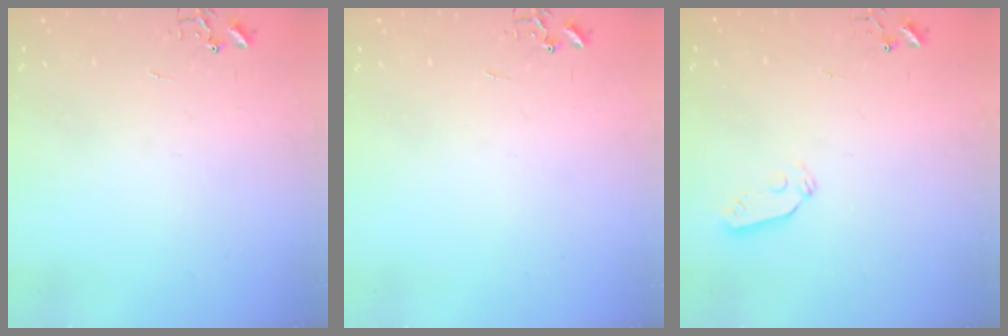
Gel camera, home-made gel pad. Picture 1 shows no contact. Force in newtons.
{"total": 0.0}
{"total": 3.9, "press": 3.8, "slide": 0.6}